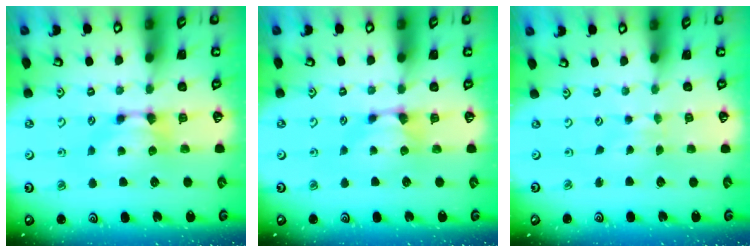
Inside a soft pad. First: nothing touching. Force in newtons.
{"total": 1.1, "press": 0.4, "slide": 1.0}
{"total": 2.9, "press": 2.9, "slide": 0.4}